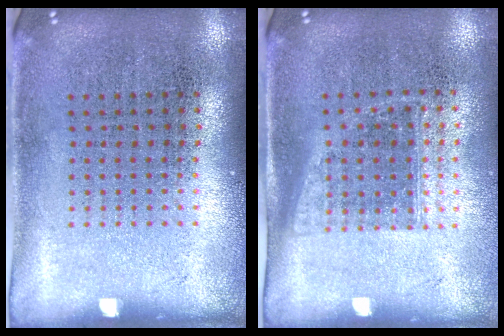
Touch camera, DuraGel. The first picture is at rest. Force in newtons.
{"total": 1.0, "press": 0.8, "slide": 0.6}